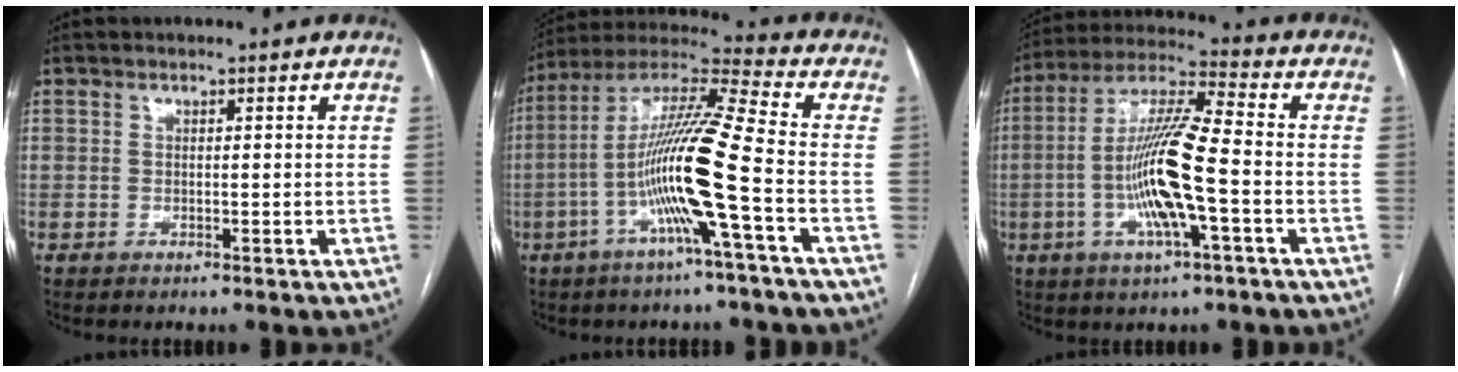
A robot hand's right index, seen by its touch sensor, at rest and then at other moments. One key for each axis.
{"total": 15.7, "fx": -4.4, "fy": -1.1, "fz": 15.0, "tx": -0.289, "ty": 0.006, "tz": -0.094}
{"total": 14.2, "fx": -3.1, "fy": 1.2, "fz": 13.8, "tx": -0.273, "ty": 0.001, "tz": -0.061}